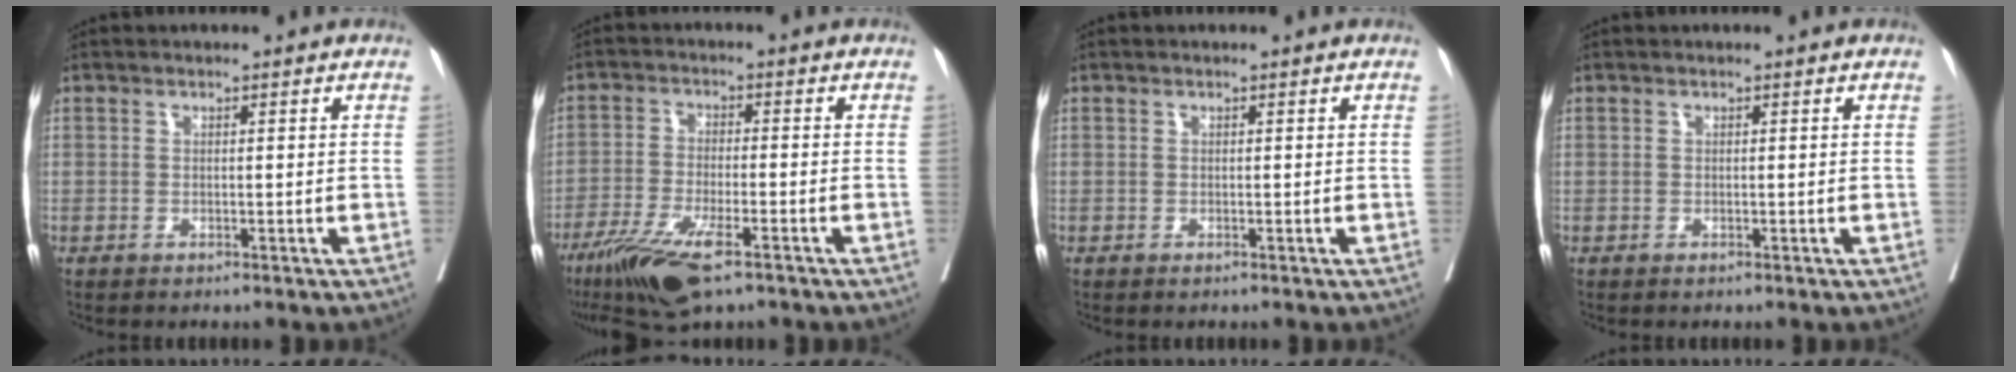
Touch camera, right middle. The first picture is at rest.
{"total": 10.0, "force": [-6.2, 2.0, 7.6], "torque": [-0.141, -0.022, -0.107]}
{"total": 0.0}
{"total": 0.0}